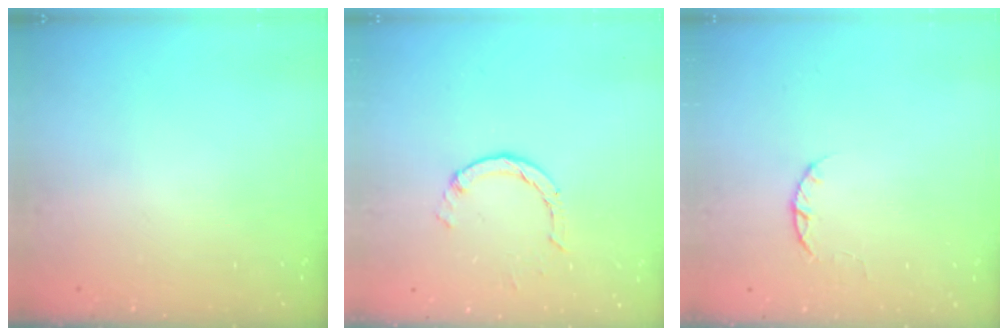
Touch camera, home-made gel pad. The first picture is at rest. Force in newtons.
{"total": 1.4, "press": 1.4, "slide": 0.2}
{"total": 2.5, "press": 2.4, "slide": 0.4}